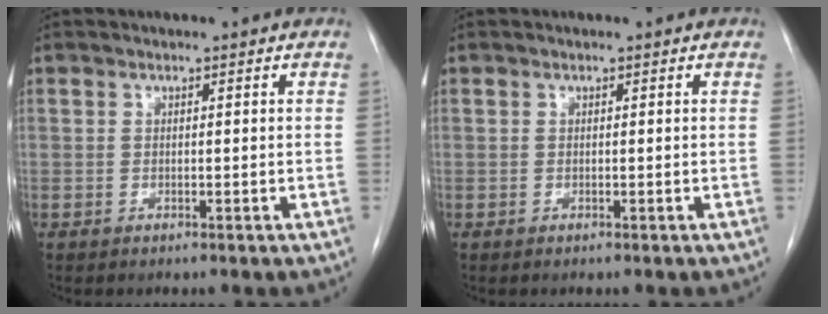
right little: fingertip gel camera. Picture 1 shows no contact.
{"total": 0.0}